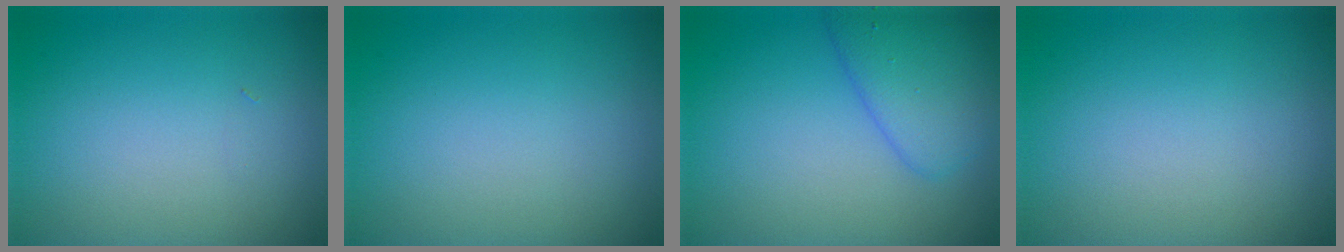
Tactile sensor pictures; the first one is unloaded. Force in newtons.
{"total": 0.0}
{"total": 3.6, "press": 3.6, "slide": 0.2}
{"total": 0.0}